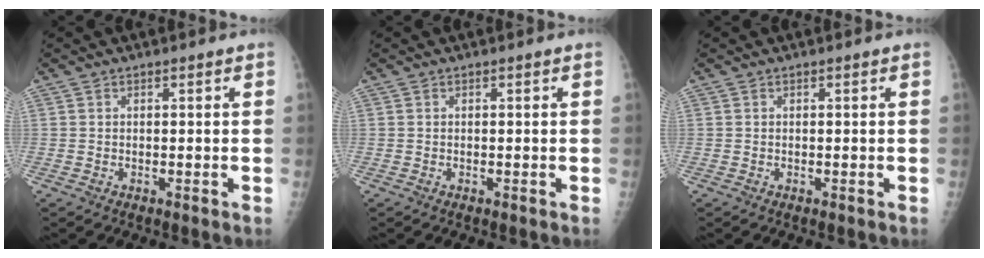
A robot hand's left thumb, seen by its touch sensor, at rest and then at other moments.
{"total": 0.0}
{"total": 0.0}